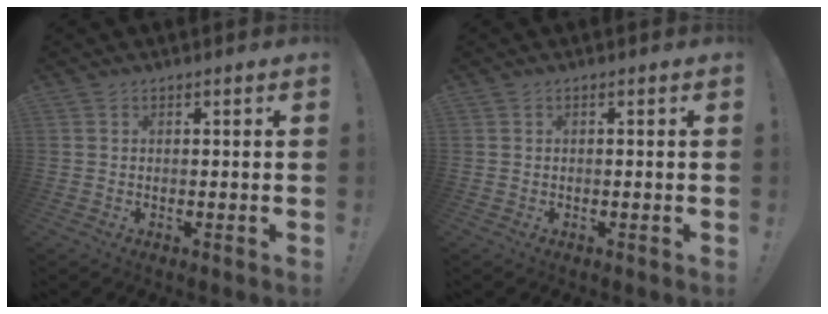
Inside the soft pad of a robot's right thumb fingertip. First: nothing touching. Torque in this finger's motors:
{"motor_torque": [-0.01, 0.13, -0.25, 0.18, 0.08]}